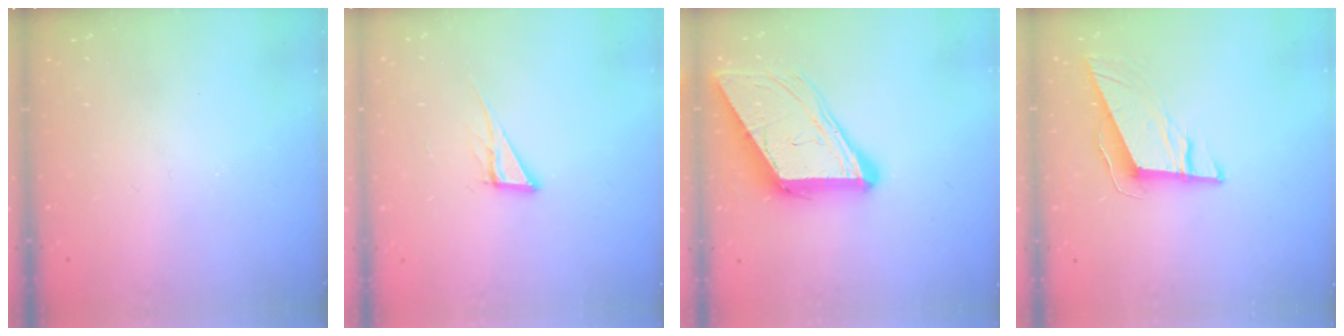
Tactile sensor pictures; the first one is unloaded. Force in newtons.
{"total": 6.1, "press": 6.1, "slide": 0.3}
{"total": 11.5, "press": 11.4, "slide": 1.1}
{"total": 9.9, "press": 9.7, "slide": 2.0}